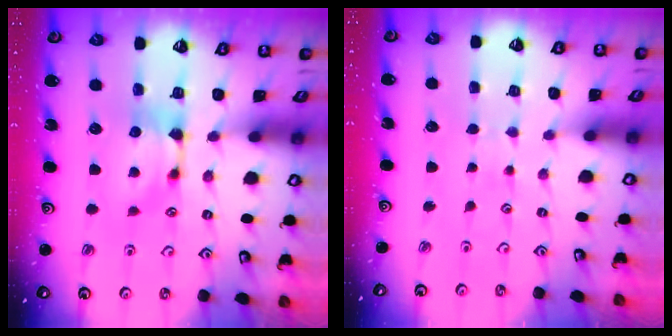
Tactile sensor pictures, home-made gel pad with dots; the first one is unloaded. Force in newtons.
{"total": 4.5, "press": 4.5, "slide": 0.1}